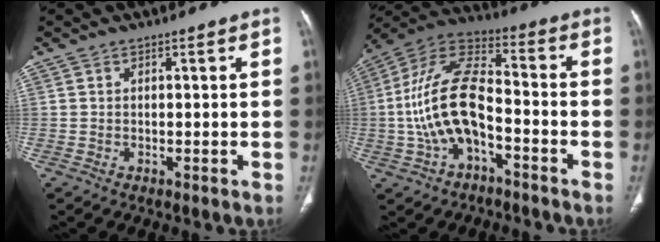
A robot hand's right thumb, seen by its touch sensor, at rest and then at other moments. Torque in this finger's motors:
{"motor_torque": [-0.21, 0.98, 1.47, -0.45, 0.19]}